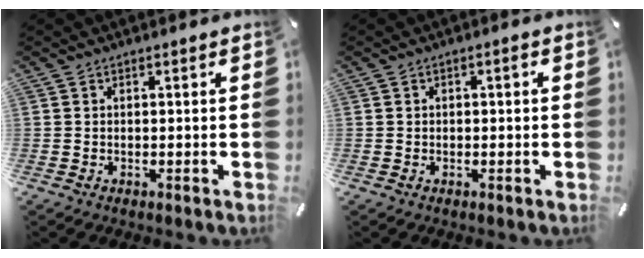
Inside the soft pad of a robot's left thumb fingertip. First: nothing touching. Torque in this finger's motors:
{"motor_torque": [-0.01, -0.23, 0.05, 0.14, 0.00]}